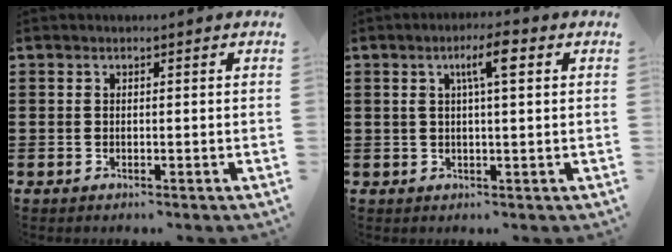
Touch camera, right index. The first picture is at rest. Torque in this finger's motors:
{"motor_torque": [0.87, 0.12, 0.16, 0.09]}